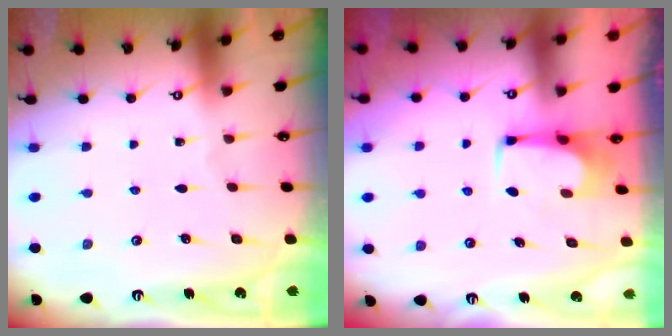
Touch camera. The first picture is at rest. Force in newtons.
{"total": 4.0, "press": 3.9, "slide": 0.4}